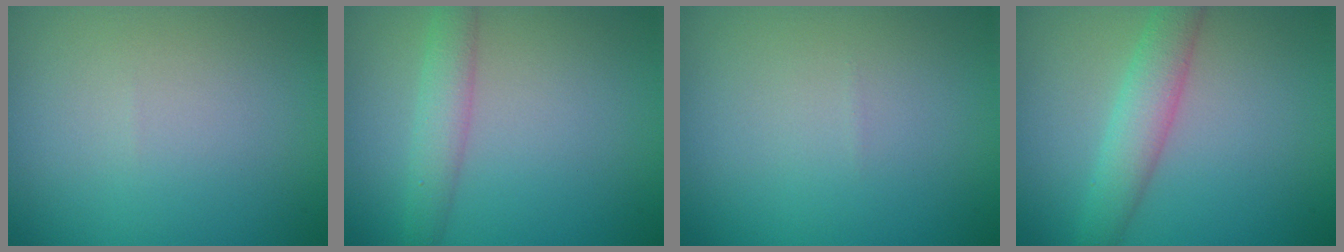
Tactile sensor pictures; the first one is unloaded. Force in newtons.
{"total": 2.8, "press": 2.8, "slide": 0.1}
{"total": 0.0}
{"total": 3.5, "press": 3.5, "slide": 0.1}